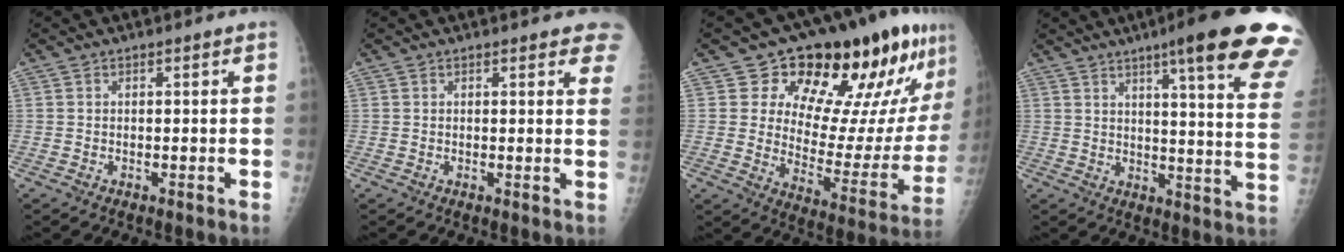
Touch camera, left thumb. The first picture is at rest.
{"total": 4.7, "force": [3.8, 1.5, 2.3], "torque": [0.005, -0.011, 0.029]}
{"total": 23.0, "force": [15.2, 9.6, 14.3], "torque": [-0.152, -0.074, 0.213]}
{"total": 22.7, "force": [14.6, 2.4, 17.3], "torque": [-0.202, -0.063, 0.176]}